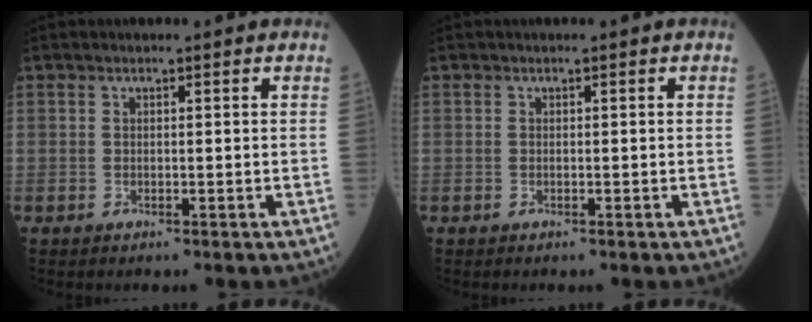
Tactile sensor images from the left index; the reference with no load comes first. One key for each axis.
{"total": 0.0}